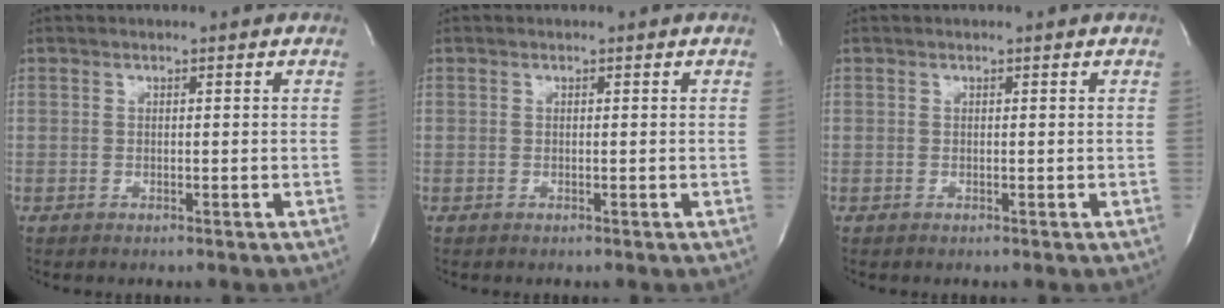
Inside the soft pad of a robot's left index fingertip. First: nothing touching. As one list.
[{"total": 0.0}, {"total": 0.0}]